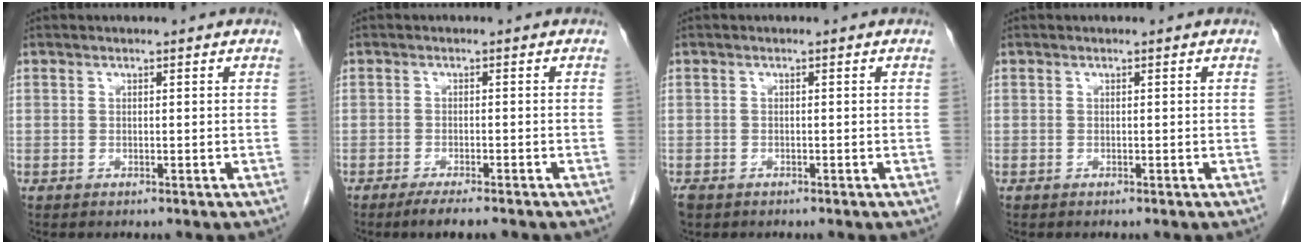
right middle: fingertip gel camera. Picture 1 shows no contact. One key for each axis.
{"total": 4.7, "fx": -3.7, "fy": 0.7, "fz": 2.9, "tx": -0.040, "ty": -0.008, "tz": -0.052}
{"total": 1.8, "fx": -1.3, "fy": 1.1, "fz": 0.6, "tx": -0.019, "ty": -0.002, "tz": -0.021}
{"total": 0.0}